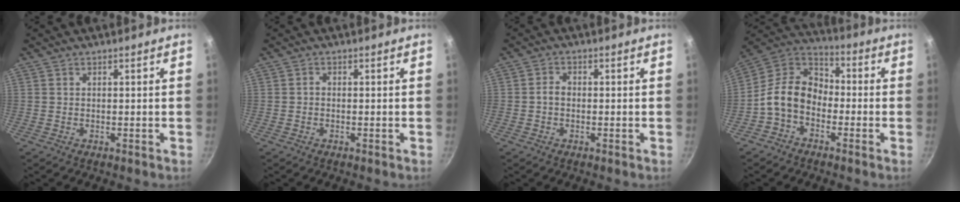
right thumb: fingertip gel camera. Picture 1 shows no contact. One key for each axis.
{"total": 0.7, "fx": -0.2, "fy": 0.5, "fz": 0.3, "tx": -0.004, "ty": 0.004, "tz": -0.006}
{"total": 2.1, "fx": -0.3, "fy": 1.6, "fz": 1.3, "tx": -0.018, "ty": 0.010, "tz": -0.008}
{"total": 11.7, "fx": -3.5, "fy": 8.6, "fz": 7.2, "tx": -0.100, "ty": 0.051, "tz": -0.093}